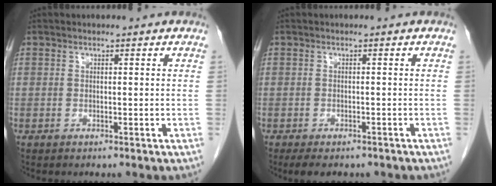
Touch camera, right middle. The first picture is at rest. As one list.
[{"total": 5.9, "force": [-4.6, 2.5, 2.7], "torque": [-0.032, -0.005, -0.058]}]